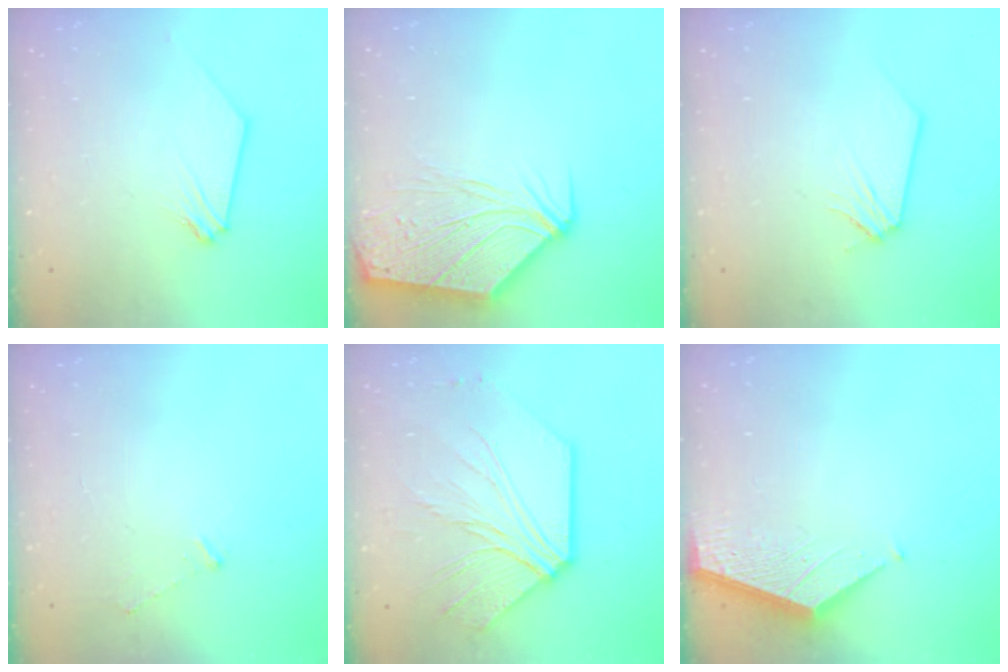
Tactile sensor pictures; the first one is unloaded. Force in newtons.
{"total": 10.6, "press": 10.5, "slide": 1.4}
{"total": 0.0}
{"total": 3.5, "press": 3.4, "slide": 0.4}
{"total": 9.3, "press": 9.2, "slide": 1.8}
{"total": 3.4, "press": 3.4, "slide": 0.4}